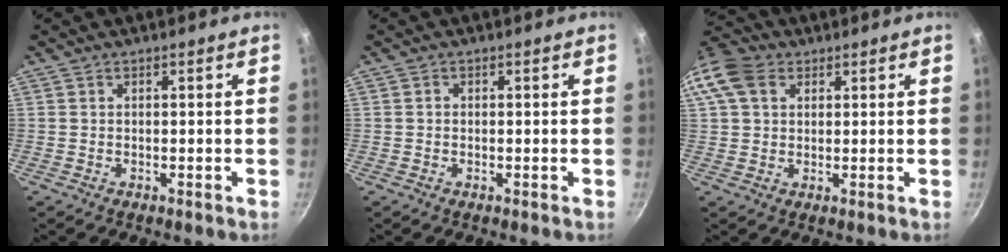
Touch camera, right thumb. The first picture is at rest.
{"total": 0.5, "force": [0.0, 0.5, 0.2], "torque": [-0.002, 0.004, 0.000]}
{"total": 11.5, "force": [4.0, 8.6, 6.5], "torque": [-0.130, 0.016, 0.062]}